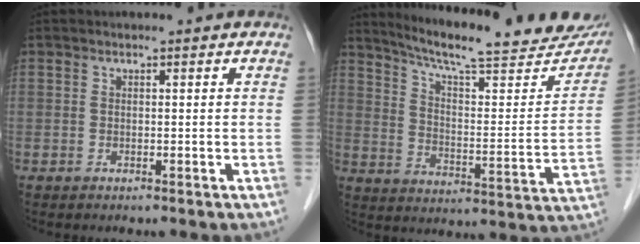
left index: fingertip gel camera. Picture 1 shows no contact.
{"total": 25.3, "force": [22.3, 3.4, 11.4], "torque": [-0.170, -0.049, 0.293]}